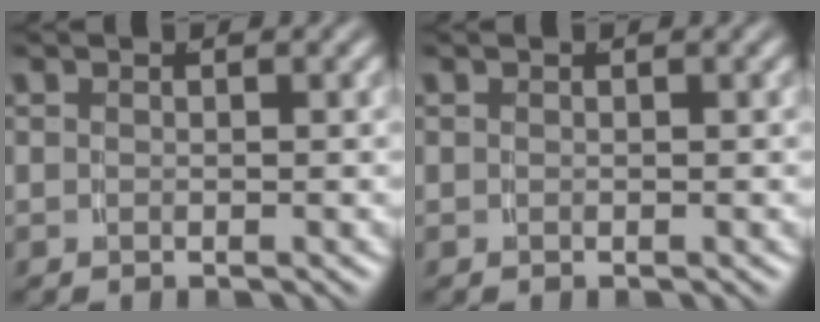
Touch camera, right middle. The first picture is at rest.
{"total": 0.0}